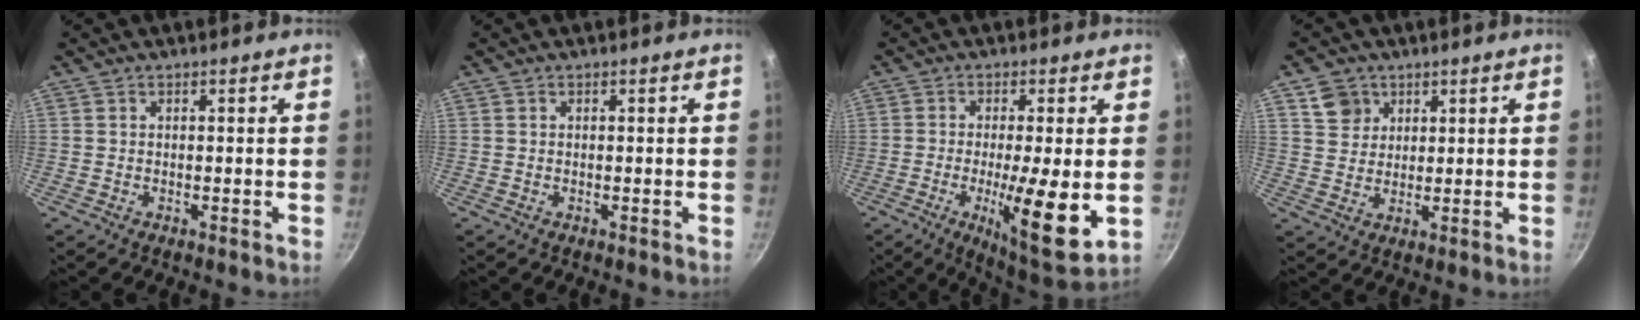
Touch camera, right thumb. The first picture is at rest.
{"total": 0.0}
{"total": 13.3, "force": [-2.2, 2.5, 12.9], "torque": [-0.201, -0.014, -0.030]}
{"total": 5.5, "force": [2.8, 4.6, 1.3], "torque": [0.005, 0.000, 0.055]}